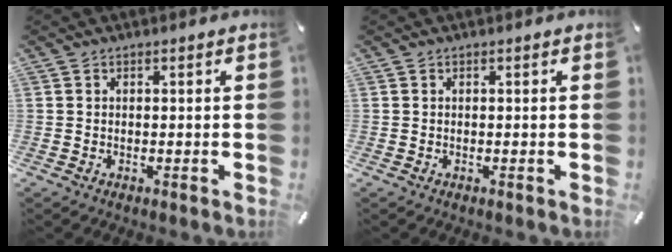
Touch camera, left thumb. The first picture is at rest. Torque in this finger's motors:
{"motor_torque": [0.00, 0.00, 0.01, -0.01, 0.00]}